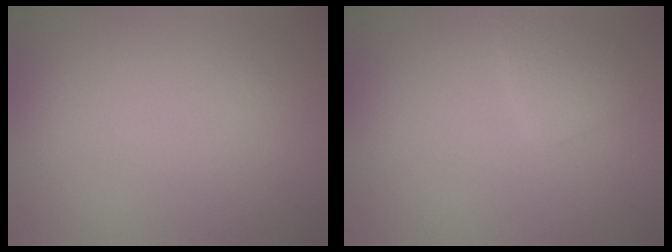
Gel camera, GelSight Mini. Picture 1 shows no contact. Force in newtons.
{"total": 1.7, "press": 1.7, "slide": 0.0}